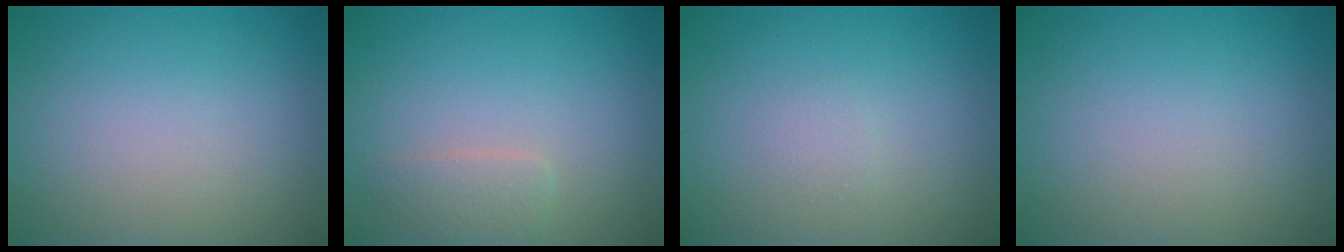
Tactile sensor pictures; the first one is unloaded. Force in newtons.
{"total": 1.5, "press": 1.5, "slide": 0.1}
{"total": 0.7, "press": 0.7, "slide": 0.0}
{"total": 0.0}